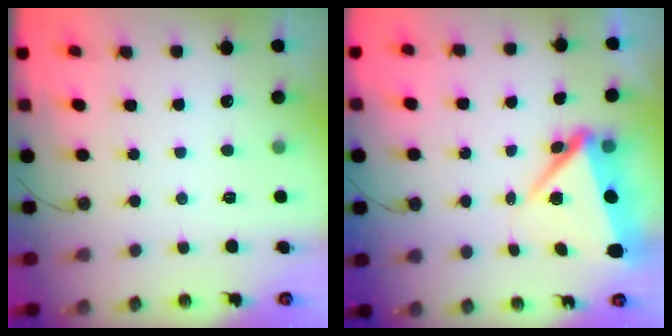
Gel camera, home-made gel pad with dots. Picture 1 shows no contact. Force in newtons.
{"total": 7.3, "press": 7.0, "slide": 2.0}